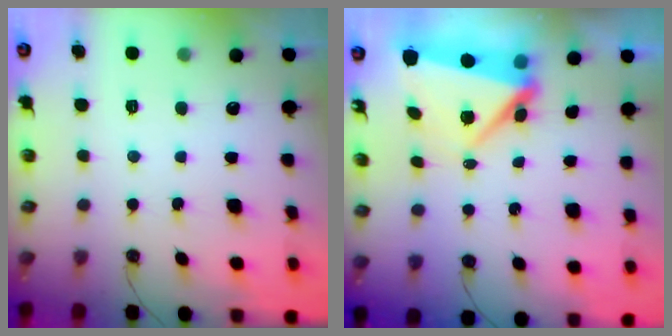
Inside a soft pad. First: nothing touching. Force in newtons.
{"total": 7.5, "press": 7.4, "slide": 1.3}